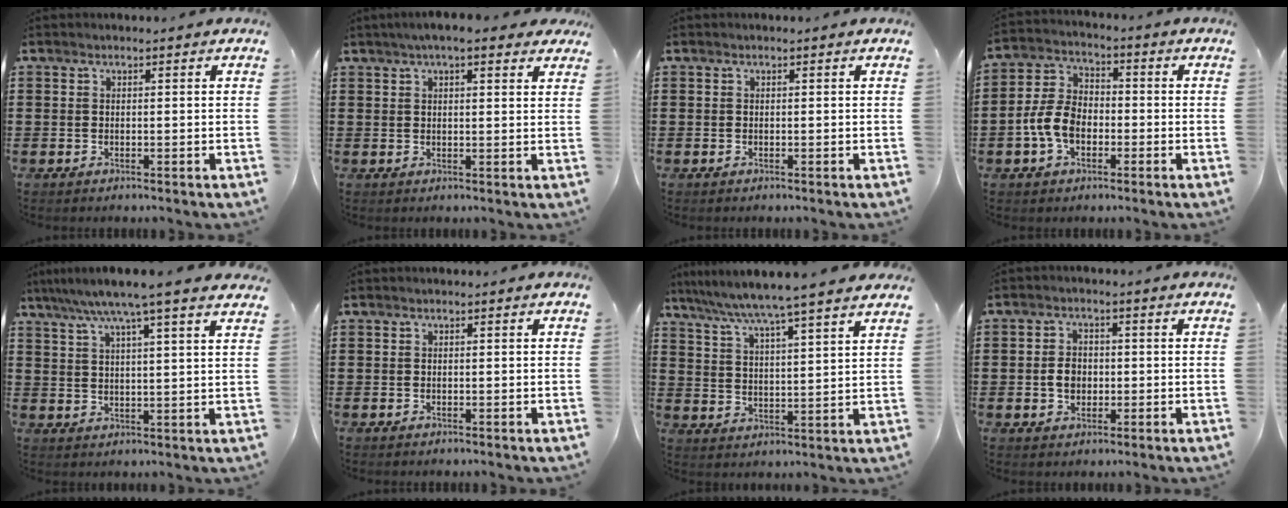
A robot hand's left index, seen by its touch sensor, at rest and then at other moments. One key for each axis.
{"total": 4.4, "fx": 3.2, "fy": 0.8, "fz": 2.8, "tx": -0.063, "ty": 0.007, "tz": 0.057}
{"total": 0.0}
{"total": 7.2, "fx": -2.3, "fy": 4.7, "fz": 4.9, "tx": -0.129, "ty": 0.006, "tz": -0.052}
{"total": 7.0, "fx": 5.5, "fy": -0.3, "fz": 4.4, "tx": -0.100, "ty": -0.017, "tz": 0.093}
{"total": 0.0}
{"total": 5.9, "fx": 5.3, "fy": -1.2, "fz": 2.3, "tx": -0.068, "ty": -0.037, "tz": 0.086}
{"total": 3.6, "fx": -0.5, "fy": 2.7, "fz": 2.3, "tx": -0.048, "ty": 0.006, "tz": -0.012}